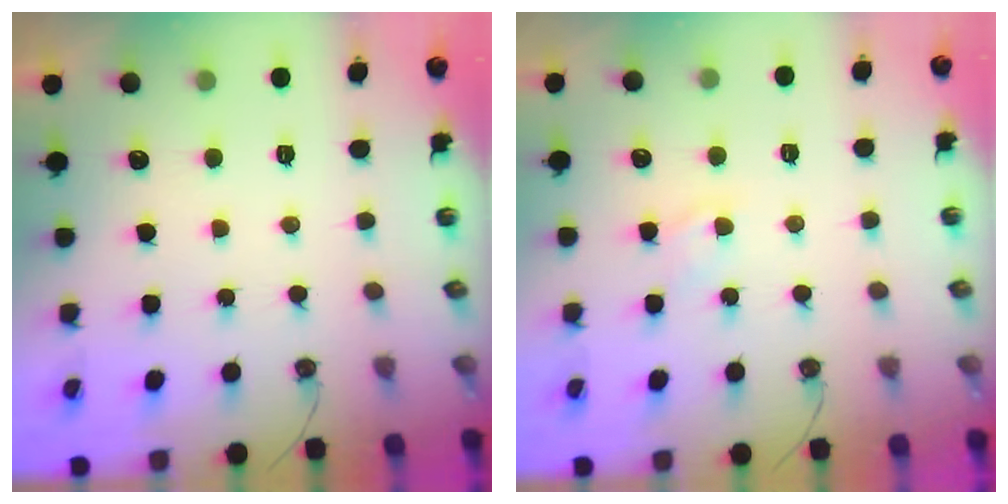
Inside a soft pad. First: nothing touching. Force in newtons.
{"total": 4.0, "press": 3.9, "slide": 0.5}